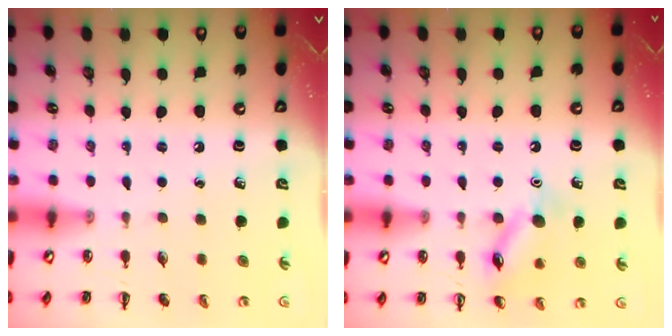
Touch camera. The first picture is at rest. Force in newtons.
{"total": 11.6, "press": 11.5, "slide": 1.0}